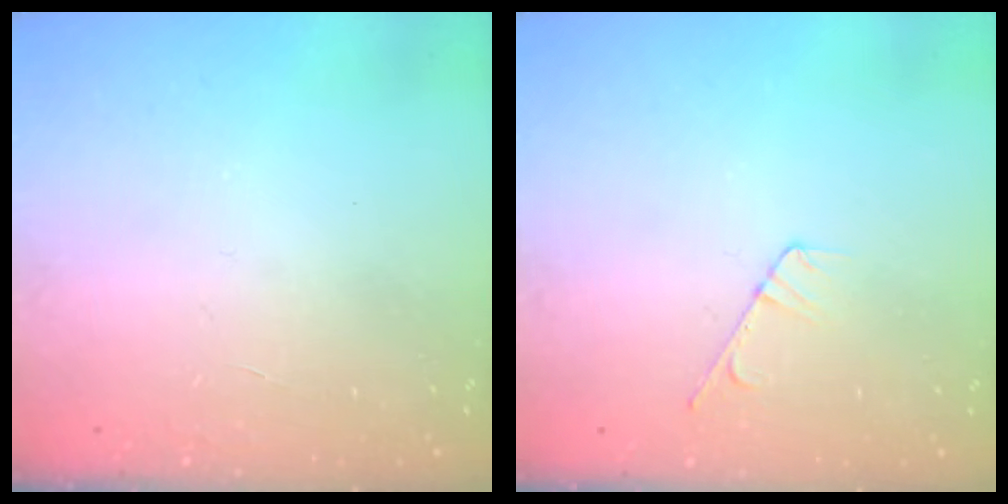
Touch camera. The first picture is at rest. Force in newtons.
{"total": 4.8, "press": 4.7, "slide": 0.6}